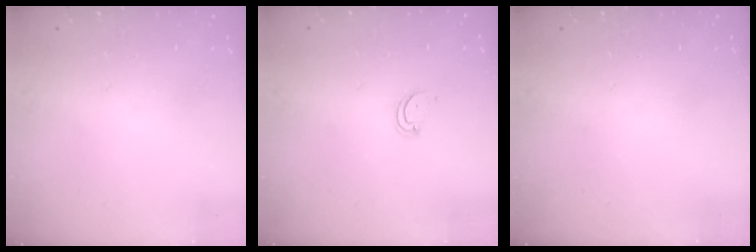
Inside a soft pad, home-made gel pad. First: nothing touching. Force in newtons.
{"total": 2.8, "press": 2.8, "slide": 0.2}
{"total": 0.0}